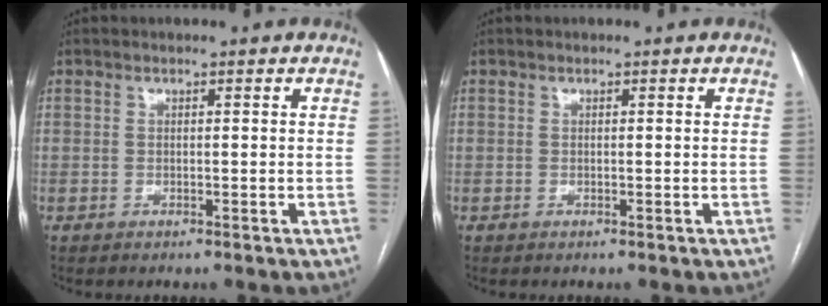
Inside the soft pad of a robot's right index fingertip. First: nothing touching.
{"total": 0.0}